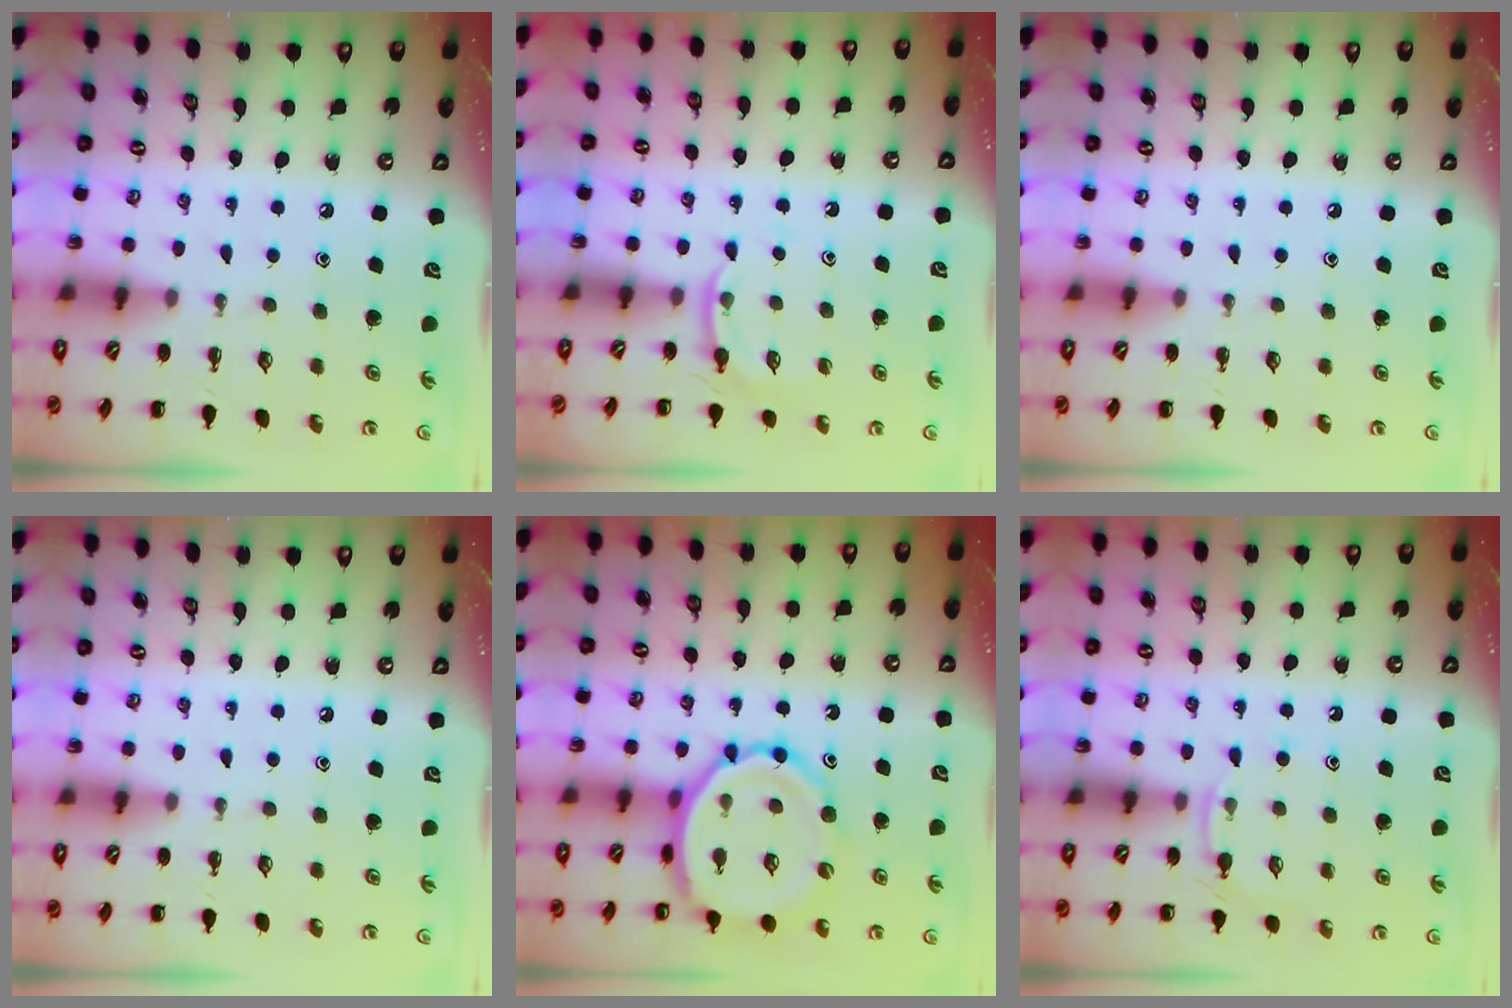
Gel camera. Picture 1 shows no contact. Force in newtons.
{"total": 4.8, "press": 4.6, "slide": 1.3}
{"total": 0.0}
{"total": 0.0}
{"total": 12.1, "press": 11.7, "slide": 3.0}
{"total": 5.9, "press": 5.7, "slide": 1.8}